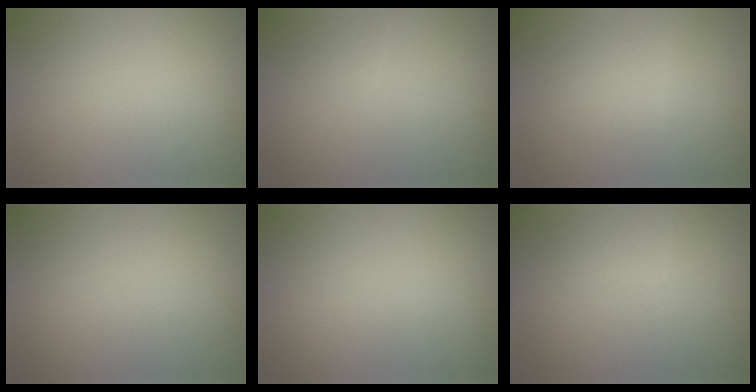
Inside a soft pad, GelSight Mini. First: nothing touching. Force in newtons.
{"total": 0.8, "press": 0.8, "slide": 0.1}
{"total": 1.7, "press": 1.7, "slide": 0.1}
{"total": 0.0}
{"total": 0.0}
{"total": 1.2, "press": 1.2, "slide": 0.1}